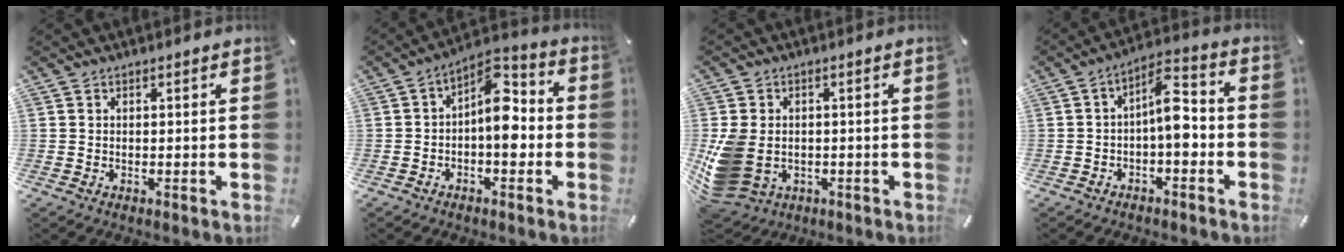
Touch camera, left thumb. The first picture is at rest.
{"total": 9.6, "force": [-0.6, 5.3, 8.0], "torque": [-0.115, -0.008, -0.012]}
{"total": 10.5, "force": [-1.6, 8.4, 6.0], "torque": [-0.148, 0.004, -0.026]}
{"total": 9.5, "force": [-1.0, 4.6, 8.2], "torque": [-0.134, 0.014, -0.020]}